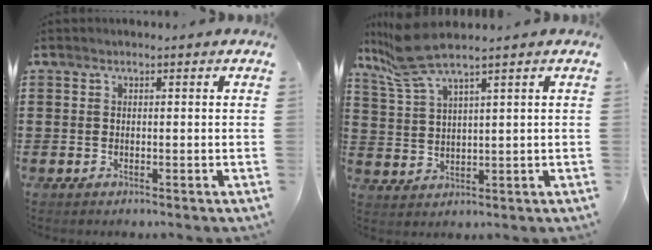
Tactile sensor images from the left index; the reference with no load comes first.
{"total": 7.1, "force": [5.3, 0.7, 4.7], "torque": [-0.122, -0.013, 0.093]}